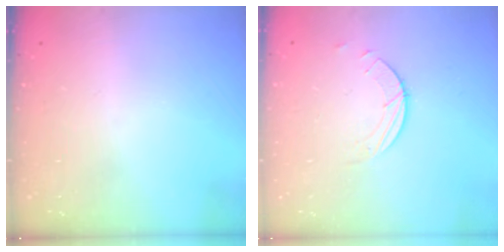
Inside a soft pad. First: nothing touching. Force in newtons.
{"total": 1.5, "press": 1.5, "slide": 0.1}